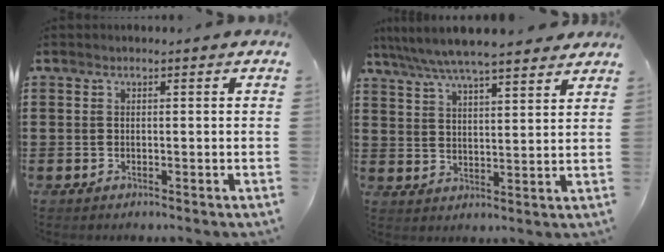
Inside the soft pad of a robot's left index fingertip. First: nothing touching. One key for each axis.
{"total": 6.4, "fx": 5.8, "fy": 0.5, "fz": 2.6, "tx": -0.073, "ty": -0.022, "tz": 0.102}